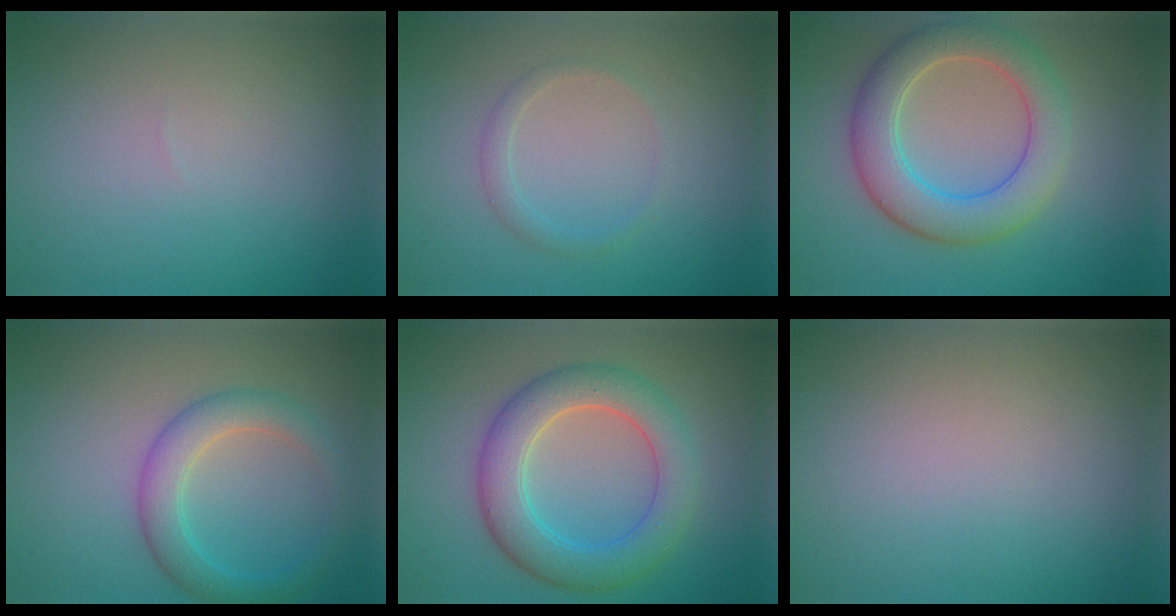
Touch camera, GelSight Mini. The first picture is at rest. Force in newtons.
{"total": 1.3, "press": 1.3, "slide": 0.1}
{"total": 6.3, "press": 6.3, "slide": 0.2}
{"total": 3.7, "press": 3.7, "slide": 0.2}
{"total": 6.2, "press": 6.2, "slide": 0.6}
{"total": 0.0}